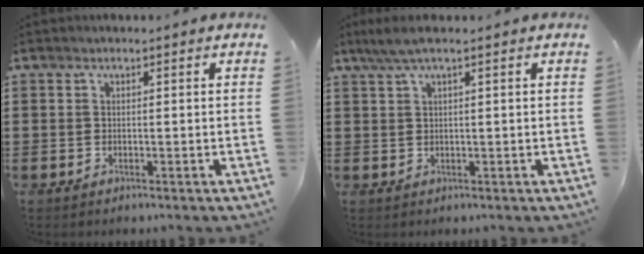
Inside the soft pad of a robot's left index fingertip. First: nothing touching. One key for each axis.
{"total": 2.6, "fx": 1.2, "fy": 0.1, "fz": 2.3, "tx": -0.052, "ty": -0.004, "tz": 0.020}